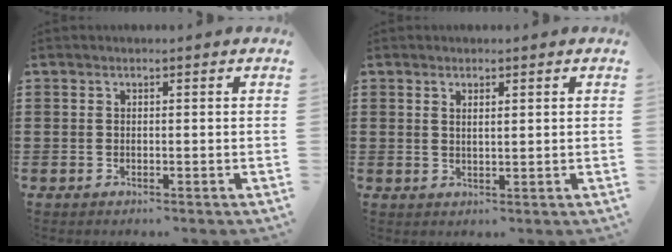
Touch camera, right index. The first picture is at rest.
{"total": 1.1, "force": [0.8, 0.2, 0.8], "torque": [-0.016, 0.002, 0.014]}